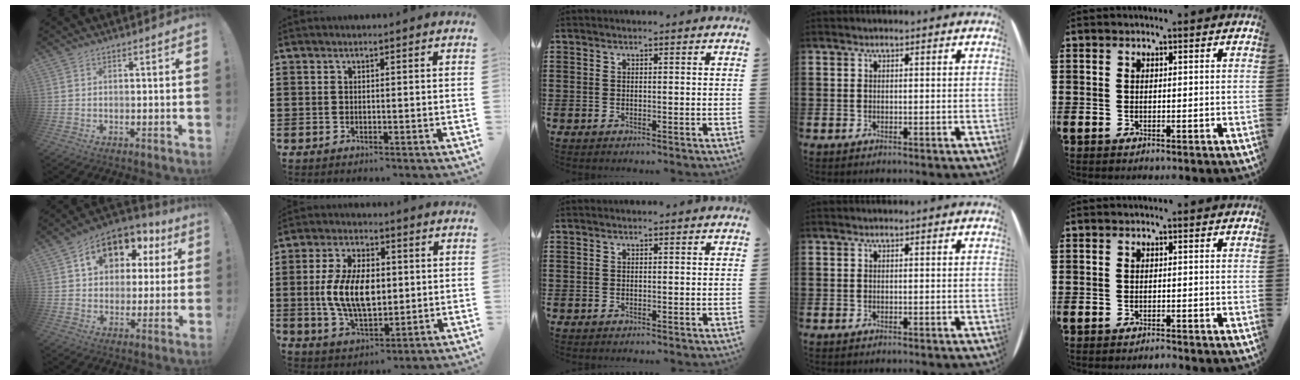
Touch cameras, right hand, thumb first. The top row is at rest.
{"thumb": {"total": 13.2, "force": [5.9, 9.5, 7.0], "torque": [-0.110, -0.030, 0.105]}, "index": {"total": 9.9, "force": [0.3, 5.4, 8.3], "torque": [-0.172, 0.006, 0.002]}, "little": {"total": 0.7, "force": [-0.7, 0.0, 0.2], "torque": [-0.004, -0.003, -0.014]}}